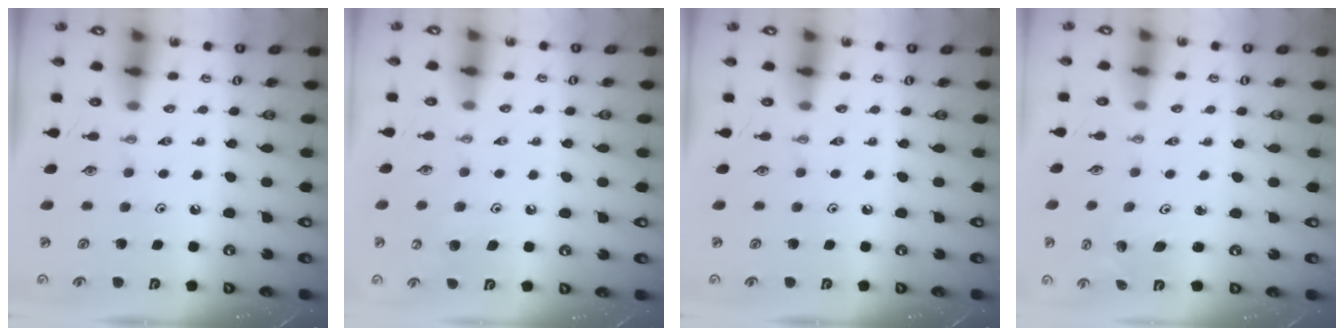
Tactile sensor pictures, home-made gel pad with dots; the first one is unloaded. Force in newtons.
{"total": 6.3, "press": 6.3, "slide": 0.0}
{"total": 0.0}
{"total": 2.5, "press": 2.5, "slide": 0.1}